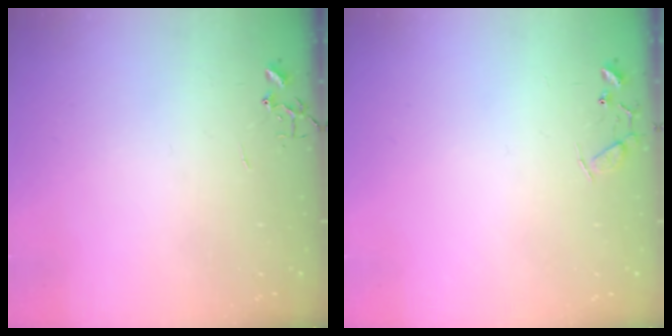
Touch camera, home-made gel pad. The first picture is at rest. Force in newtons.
{"total": 7.7, "press": 7.6, "slide": 0.5}